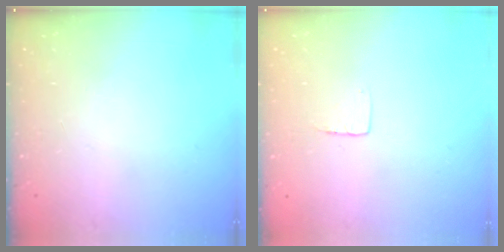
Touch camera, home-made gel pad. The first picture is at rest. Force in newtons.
{"total": 3.5, "press": 3.5, "slide": 0.3}